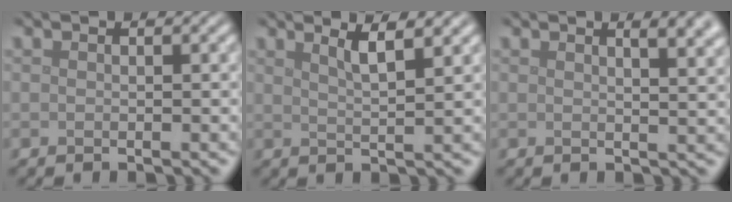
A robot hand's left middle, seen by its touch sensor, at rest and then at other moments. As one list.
[{"total": 2.9, "force": [1.8, 0.7, 2.1], "torque": [-0.022, 0.008, 0.023]}, {"total": 5.0, "force": [2.6, 2.1, 3.6], "torque": [-0.015, 0.022, 0.019]}]